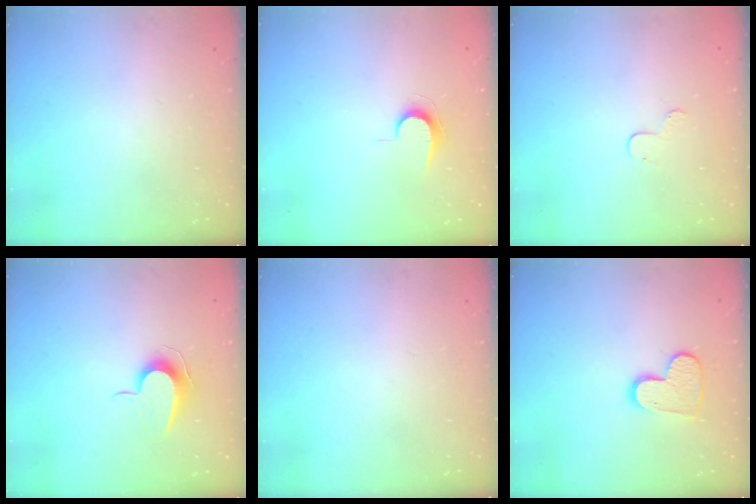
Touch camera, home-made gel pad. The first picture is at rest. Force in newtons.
{"total": 5.9, "press": 5.9, "slide": 0.6}
{"total": 4.8, "press": 4.8, "slide": 0.5}
{"total": 8.9, "press": 8.8, "slide": 0.5}
{"total": 0.0}
{"total": 10.0, "press": 10.0, "slide": 0.9}